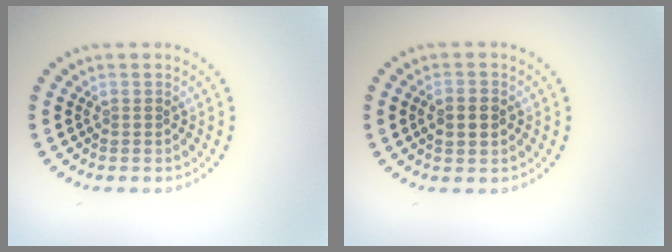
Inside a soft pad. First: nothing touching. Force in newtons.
{"total": 2.2, "press": 2.2, "slide": 0.2}